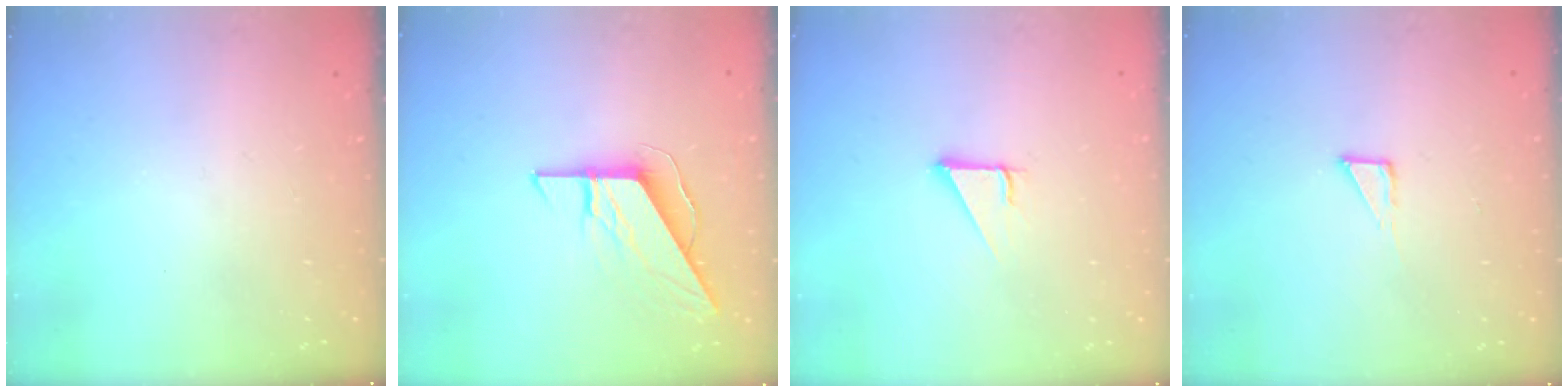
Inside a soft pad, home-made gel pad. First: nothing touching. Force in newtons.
{"total": 8.0, "press": 8.0, "slide": 0.8}
{"total": 2.8, "press": 2.8, "slide": 0.0}
{"total": 3.1, "press": 3.1, "slide": 0.2}